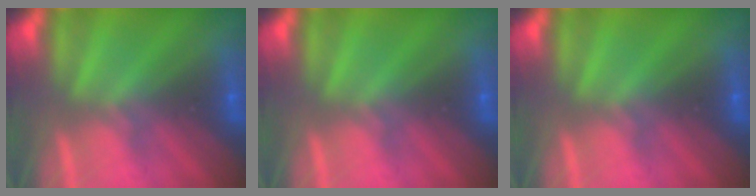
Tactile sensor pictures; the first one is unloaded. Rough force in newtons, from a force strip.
{"total": 0.0}
{"total": 0.0}